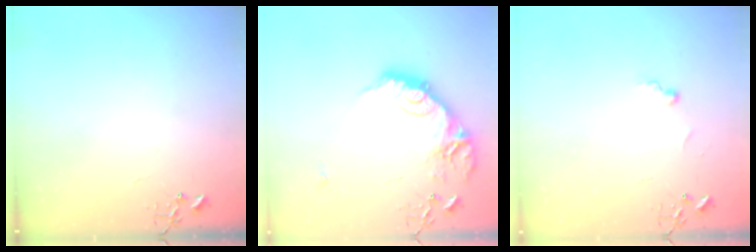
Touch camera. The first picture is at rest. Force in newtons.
{"total": 20.9, "press": 20.9, "slide": 1.2}
{"total": 5.6, "press": 5.6, "slide": 0.5}